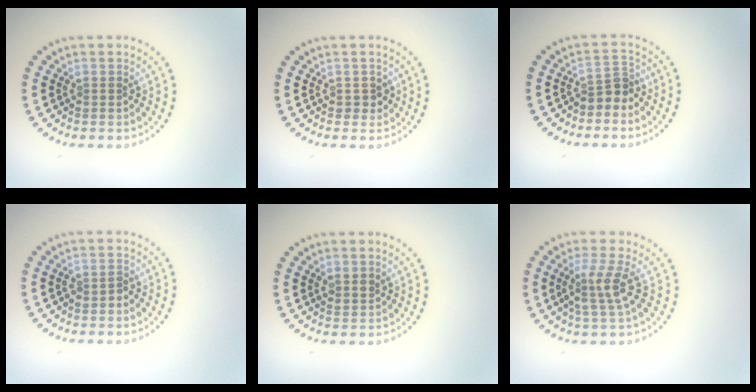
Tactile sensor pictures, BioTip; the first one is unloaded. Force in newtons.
{"total": 1.1, "press": 1.1, "slide": 0.3}
{"total": 2.3, "press": 1.8, "slide": 1.5}
{"total": 1.1, "press": 1.0, "slide": 0.4}
{"total": 1.2, "press": 1.1, "slide": 0.5}
{"total": 2.7, "press": 2.0, "slide": 1.8}